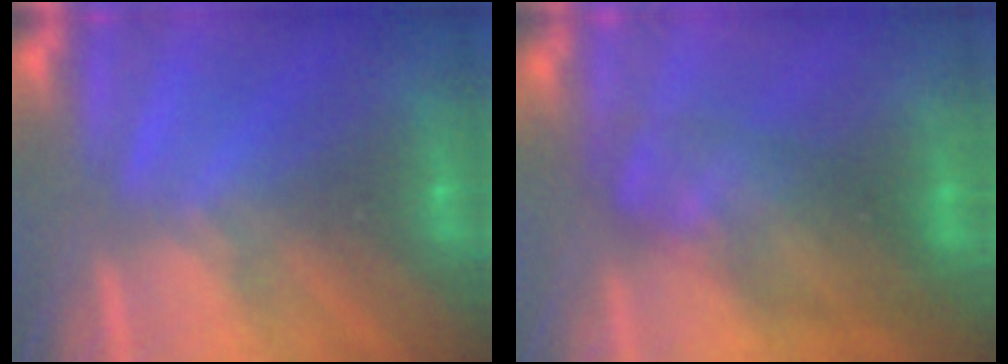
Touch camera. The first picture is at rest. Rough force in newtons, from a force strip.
{"total": 7.2}